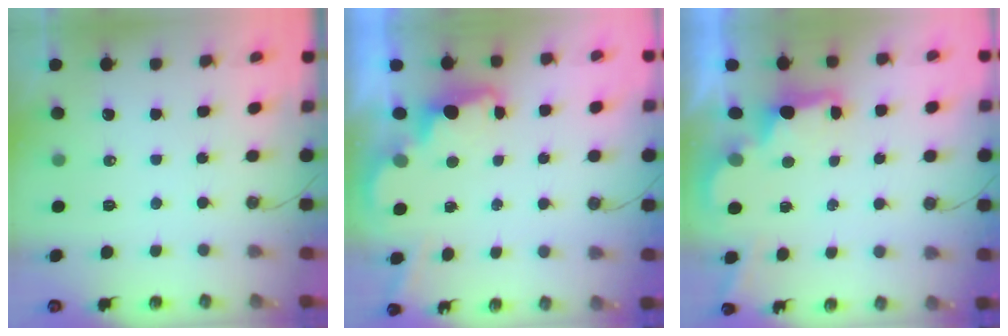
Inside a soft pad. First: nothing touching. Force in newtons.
{"total": 3.6, "press": 3.5, "slide": 0.8}
{"total": 2.5, "press": 2.4, "slide": 0.7}